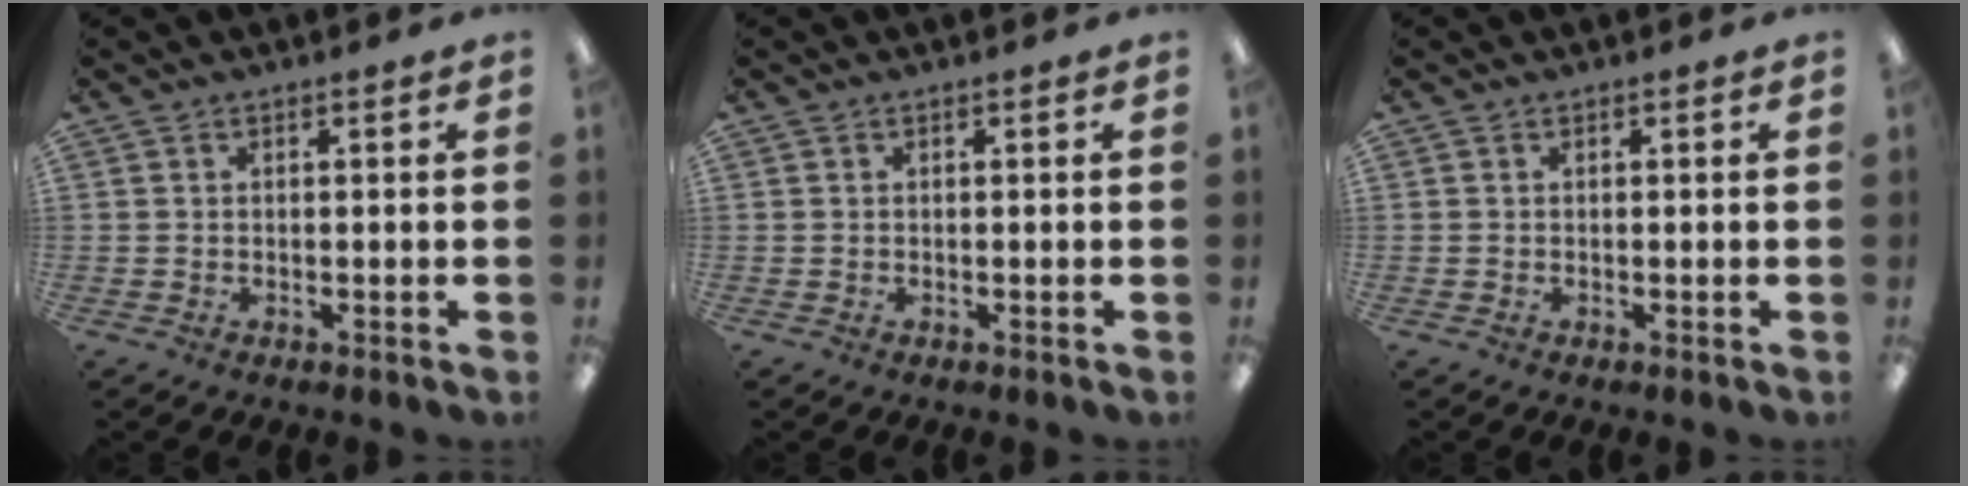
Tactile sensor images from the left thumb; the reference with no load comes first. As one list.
[{"total": 0.0}, {"total": 0.0}]